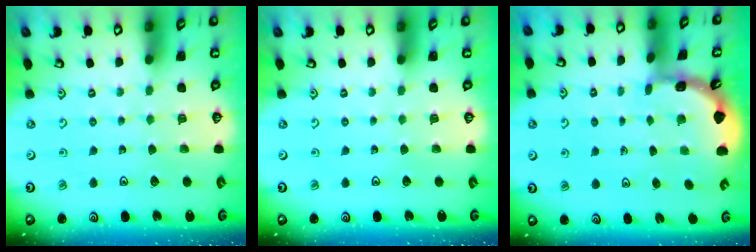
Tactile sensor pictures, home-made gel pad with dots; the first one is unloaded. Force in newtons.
{"total": 0.0}
{"total": 1.8, "press": 1.8, "slide": 0.2}